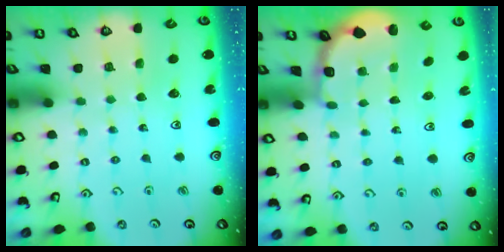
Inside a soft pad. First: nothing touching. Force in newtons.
{"total": 1.9, "press": 1.8, "slide": 0.7}